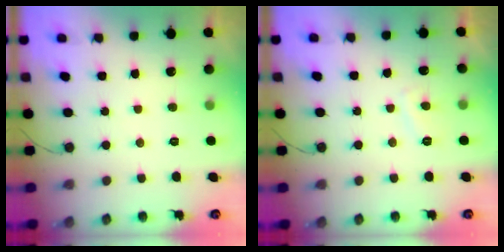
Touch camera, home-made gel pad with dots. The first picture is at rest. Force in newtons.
{"total": 3.1, "press": 3.0, "slide": 0.8}